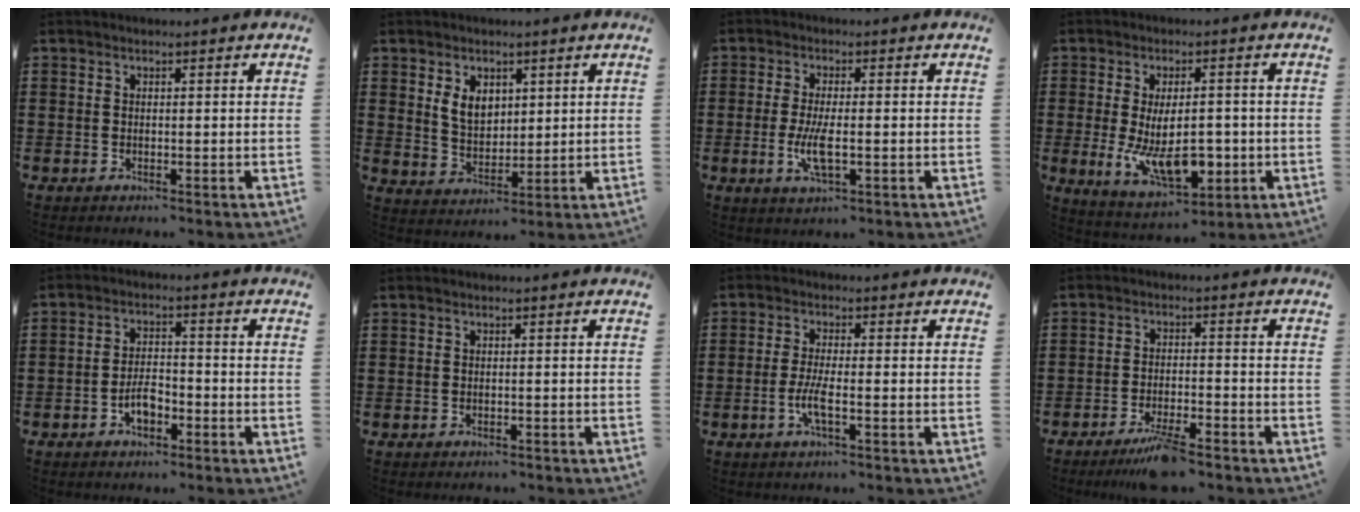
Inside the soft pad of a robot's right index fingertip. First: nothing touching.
{"total": 5.1, "force": [2.0, 3.6, 3.1], "torque": [-0.065, 0.008, 0.034]}
{"total": 5.3, "force": [-1.2, 1.5, 4.9], "torque": [-0.112, -0.009, -0.029]}
{"total": 11.2, "force": [-1.4, 5.8, 9.5], "torque": [-0.171, -0.010, -0.024]}
{"total": 4.1, "force": [-2.1, 1.8, 3.0], "torque": [-0.066, 0.000, -0.043]}
{"total": 0.6, "force": [-0.6, 0.2, 0.1], "torque": [-0.003, -0.001, -0.012]}
{"total": 4.0, "force": [-1.5, 0.5, 3.6], "torque": [-0.083, -0.009, -0.034]}
{"total": 4.9, "force": [-4.0, 0.6, 2.8], "torque": [-0.050, -0.002, -0.074]}